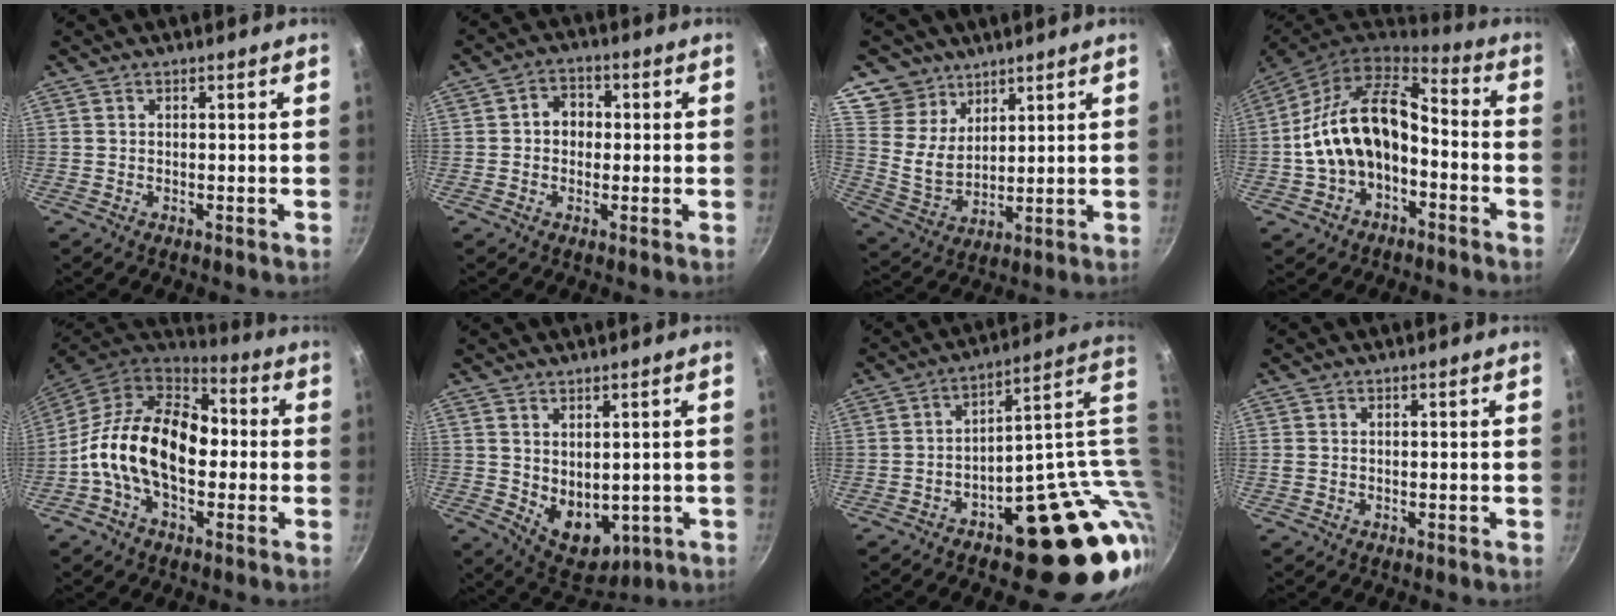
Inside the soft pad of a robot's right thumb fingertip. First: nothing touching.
{"total": 5.0, "force": [0.2, 4.2, 2.7], "torque": [-0.012, 0.011, -0.005]}
{"total": 9.7, "force": [6.6, 6.8, 2.3], "torque": [-0.014, -0.039, 0.132]}
{"total": 17.1, "force": [-2.8, 11.2, 12.7], "torque": [-0.217, 0.058, -0.056]}
{"total": 19.2, "force": [-1.1, 12.4, 14.7], "torque": [-0.215, 0.035, -0.040]}
{"total": 9.1, "force": [0.4, 6.3, 6.5], "torque": [-0.073, -0.023, 0.033]}
{"total": 22.8, "force": [0.1, 11.5, 19.6], "torque": [-0.179, 0.014, 0.019]}
{"total": 1.0, "force": [0.0, 0.9, 0.5], "torque": [-0.010, 0.003, 0.002]}